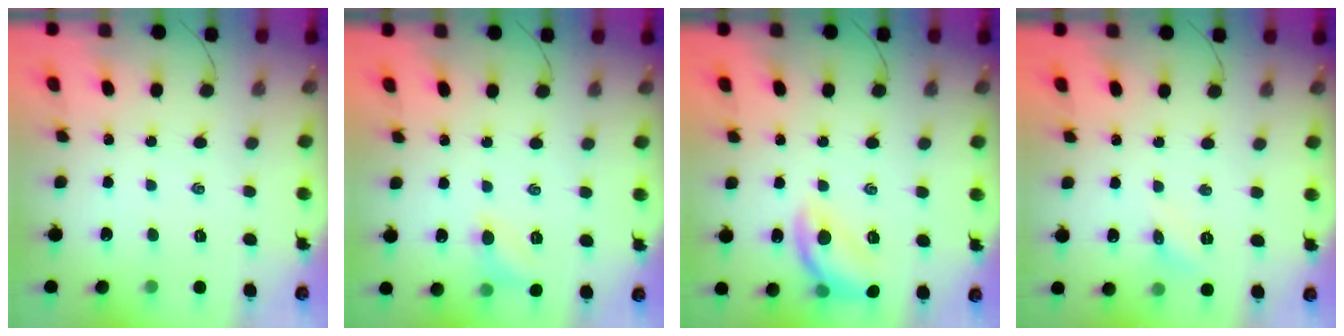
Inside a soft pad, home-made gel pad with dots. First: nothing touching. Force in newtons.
{"total": 6.1, "press": 6.0, "slide": 1.5}
{"total": 13.9, "press": 13.9, "slide": 1.1}
{"total": 4.7, "press": 4.5, "slide": 1.5}